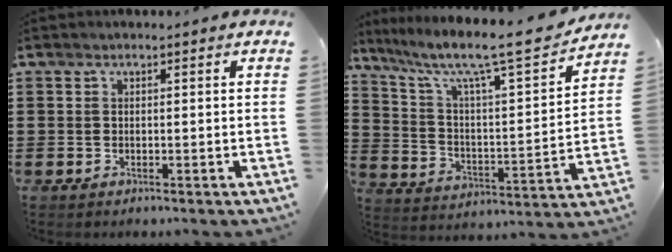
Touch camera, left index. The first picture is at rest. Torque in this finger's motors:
{"motor_torque": [2.14, 0.00, 0.64, 0.21]}